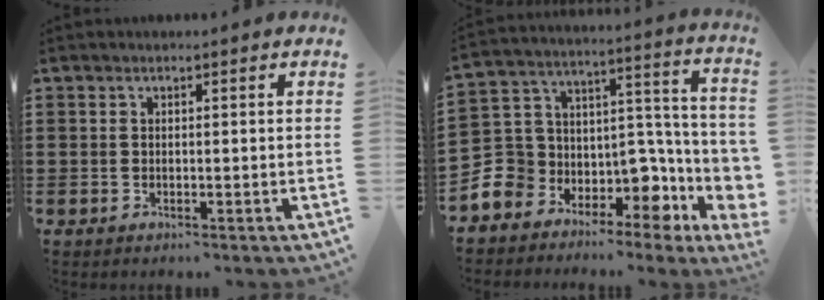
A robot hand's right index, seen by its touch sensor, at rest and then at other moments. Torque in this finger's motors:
{"motor_torque": [0.62, -0.03, 0.74, 0.13]}